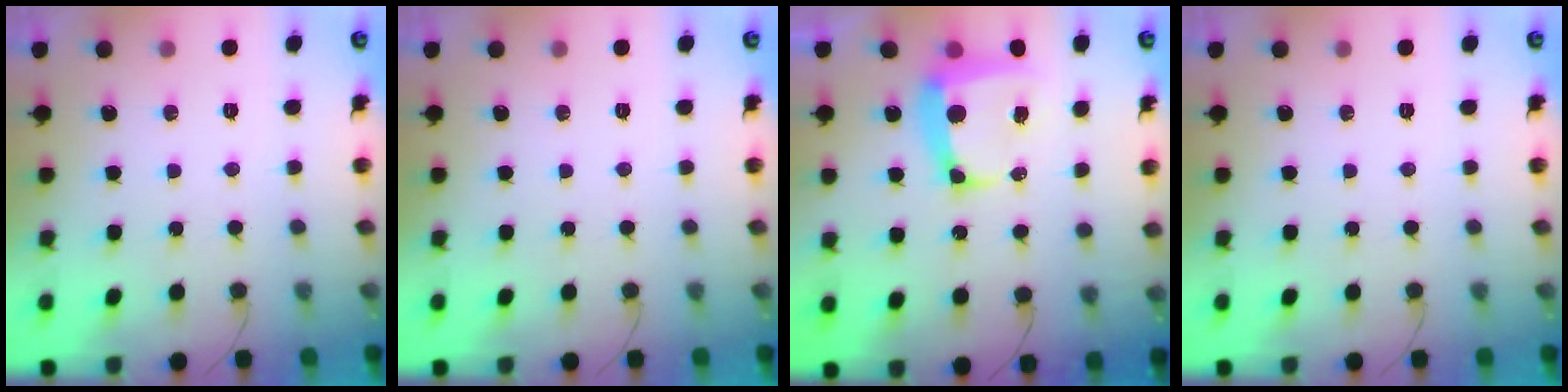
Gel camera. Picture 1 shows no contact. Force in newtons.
{"total": 0.0}
{"total": 10.6, "press": 10.6, "slide": 1.2}
{"total": 0.0}